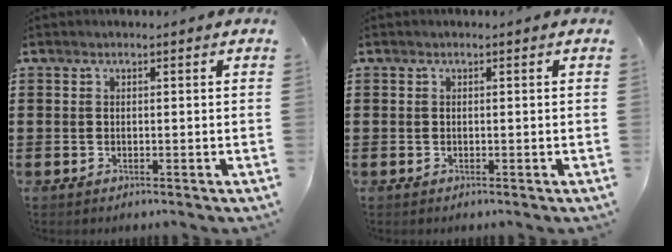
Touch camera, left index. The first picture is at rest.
{"total": 0.0}